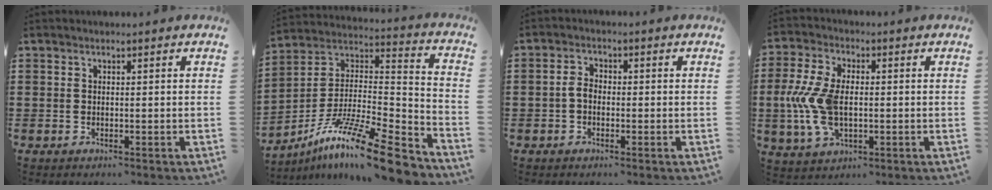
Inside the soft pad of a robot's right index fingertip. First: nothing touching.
{"total": 14.6, "force": [-11.1, 1.2, 9.4], "torque": [-0.162, 0.023, -0.207]}
{"total": 2.5, "force": [-0.6, 1.6, 1.9], "torque": [-0.051, -0.003, -0.016]}
{"total": 9.8, "force": [-0.6, 5.5, 8.1], "torque": [-0.202, -0.005, -0.019]}